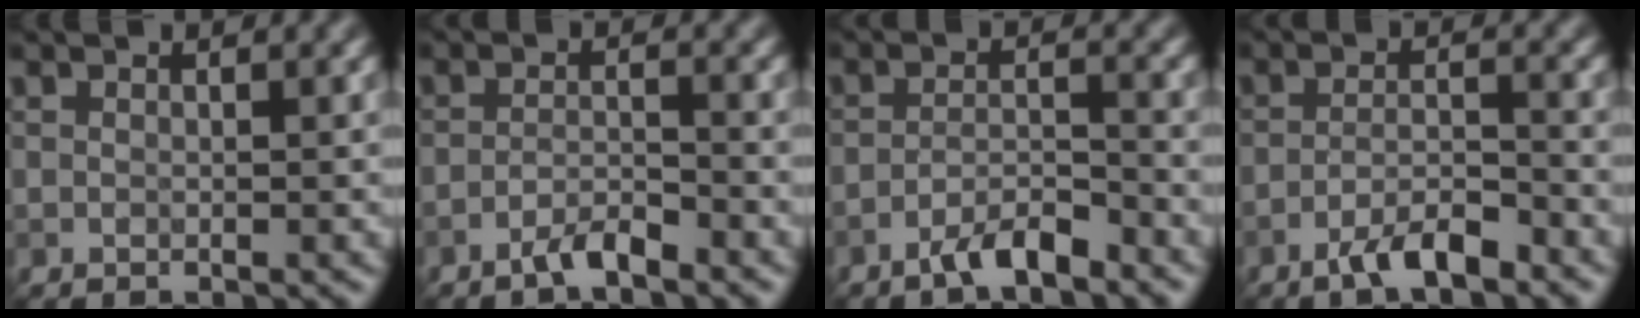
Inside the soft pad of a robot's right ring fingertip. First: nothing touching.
{"total": 2.2, "force": [-1.8, 0.3, 1.3], "torque": [-0.022, 0.008, -0.038]}
{"total": 3.2, "force": [-2.5, 0.5, 1.9], "torque": [-0.033, 0.008, -0.051]}
{"total": 3.6, "force": [-2.7, 0.7, 2.4], "torque": [-0.044, 0.008, -0.054]}